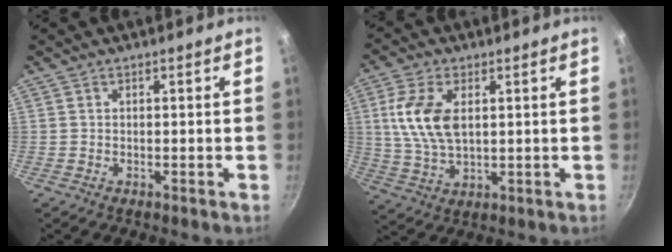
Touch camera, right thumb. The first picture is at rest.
{"total": 10.8, "force": [2.3, 6.0, 8.6], "torque": [-0.170, -0.008, 0.046]}